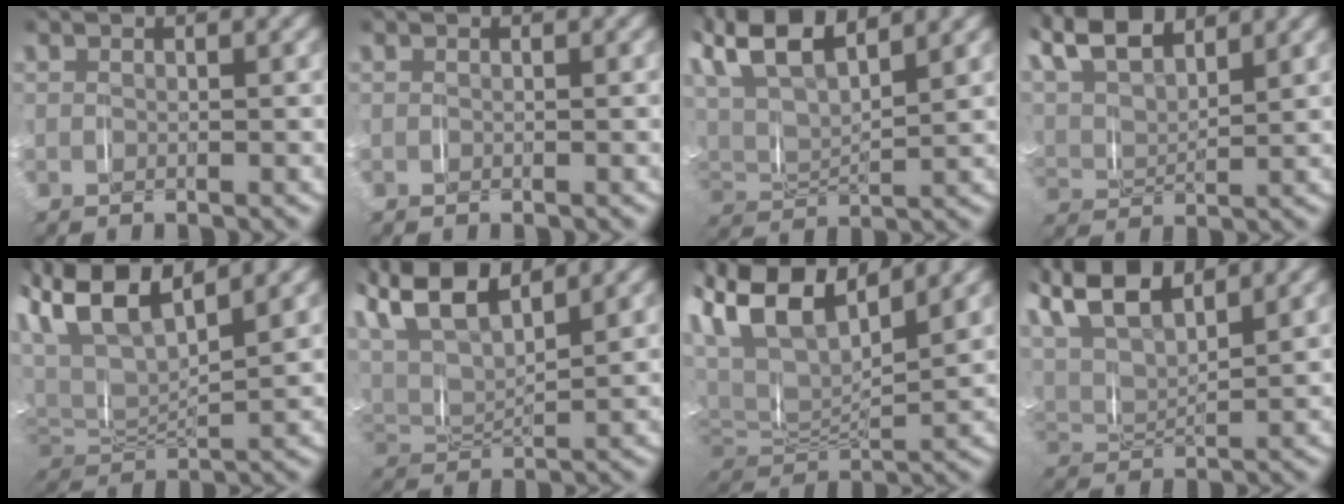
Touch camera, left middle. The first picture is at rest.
{"total": 0.0}
{"total": 8.8, "force": [3.0, 6.3, 5.4], "torque": [-0.146, -0.011, 0.042]}
{"total": 6.9, "force": [4.3, 3.4, 4.2], "torque": [-0.106, 0.002, 0.069]}
{"total": 10.5, "force": [3.5, 7.3, 6.7], "torque": [-0.160, -0.003, 0.048]}
{"total": 9.7, "force": [3.1, 7.2, 5.7], "torque": [-0.152, -0.011, 0.043]}
{"total": 12.3, "force": [4.7, 7.9, 8.2], "torque": [-0.184, -0.002, 0.073]}
{"total": 8.4, "force": [3.9, 5.2, 5.3], "torque": [-0.137, -0.002, 0.056]}